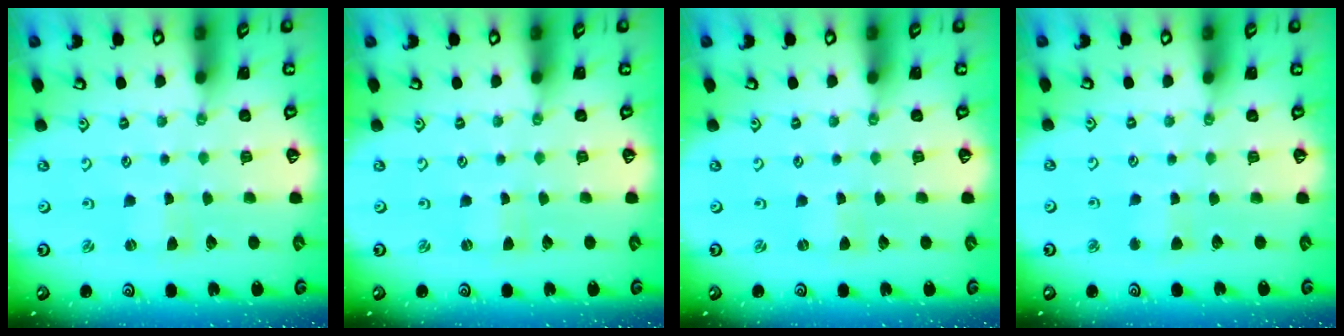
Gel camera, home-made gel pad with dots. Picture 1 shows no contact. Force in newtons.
{"total": 0.0}
{"total": 0.0}
{"total": 3.5, "press": 3.4, "slide": 0.4}